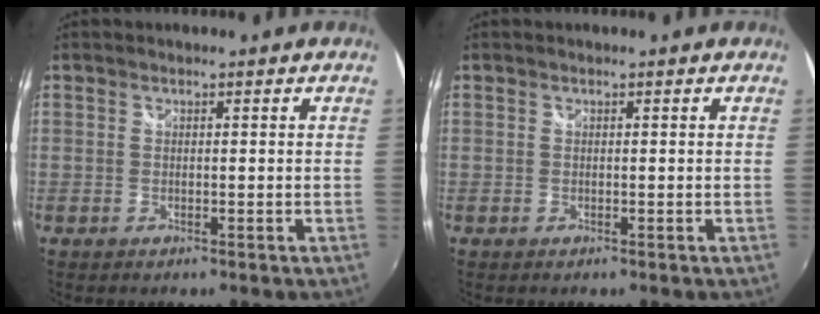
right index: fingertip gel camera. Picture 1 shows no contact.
{"total": 0.0}